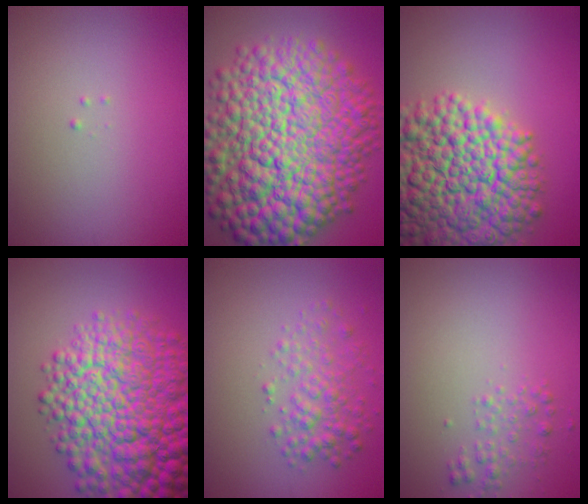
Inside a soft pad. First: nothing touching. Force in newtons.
{"total": 18.0, "press": 18.0, "slide": 0.3}
{"total": 14.1, "press": 14.1, "slide": 0.6}
{"total": 13.8, "press": 13.7, "slide": 0.3}
{"total": 3.2, "press": 3.2, "slide": 0.1}
{"total": 1.6, "press": 1.6, "slide": 0.0}